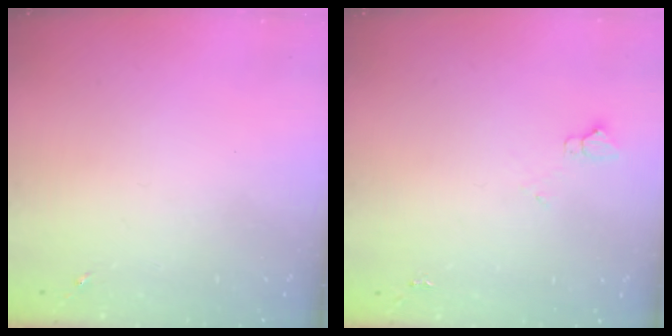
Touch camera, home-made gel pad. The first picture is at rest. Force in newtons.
{"total": 3.6, "press": 3.6, "slide": 0.5}